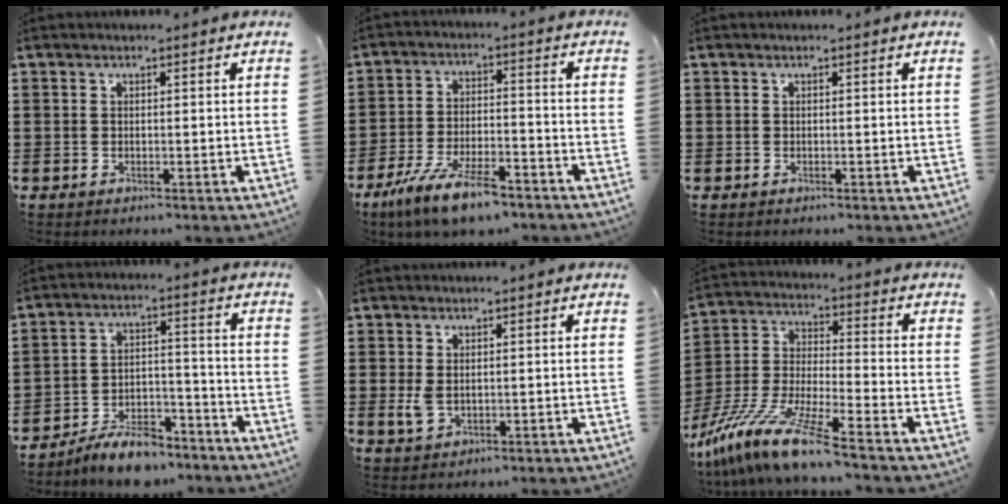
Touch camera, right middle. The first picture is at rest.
{"total": 9.0, "force": [-6.9, 1.9, 5.5], "torque": [-0.114, 0.005, -0.132]}
{"total": 0.0}
{"total": 8.1, "force": [-7.3, 2.2, 2.5], "torque": [-0.035, 0.027, -0.136]}
{"total": 2.3, "force": [0.0, 1.5, 1.8], "torque": [-0.052, -0.001, -0.006]}
{"total": 11.5, "force": [-9.7, -0.3, 6.2], "torque": [-0.140, -0.003, -0.200]}